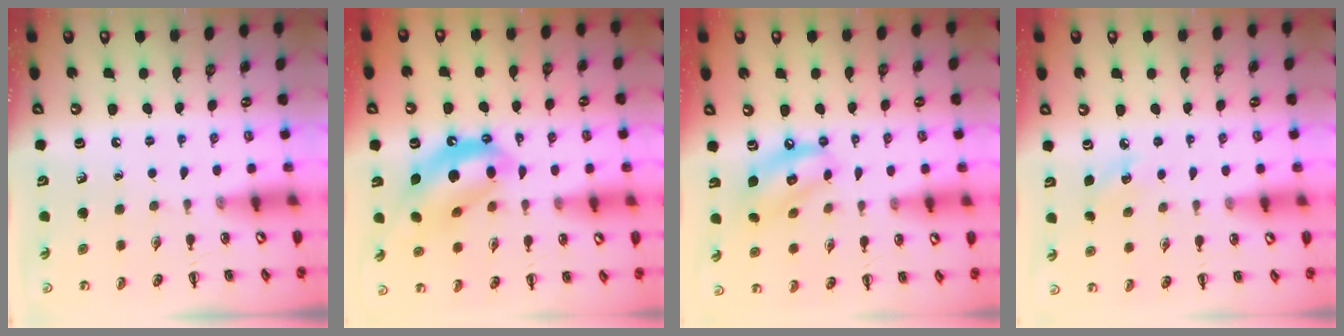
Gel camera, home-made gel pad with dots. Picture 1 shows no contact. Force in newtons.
{"total": 12.9, "press": 12.4, "slide": 3.4}
{"total": 9.5, "press": 9.3, "slide": 2.1}
{"total": 5.4, "press": 5.2, "slide": 1.5}